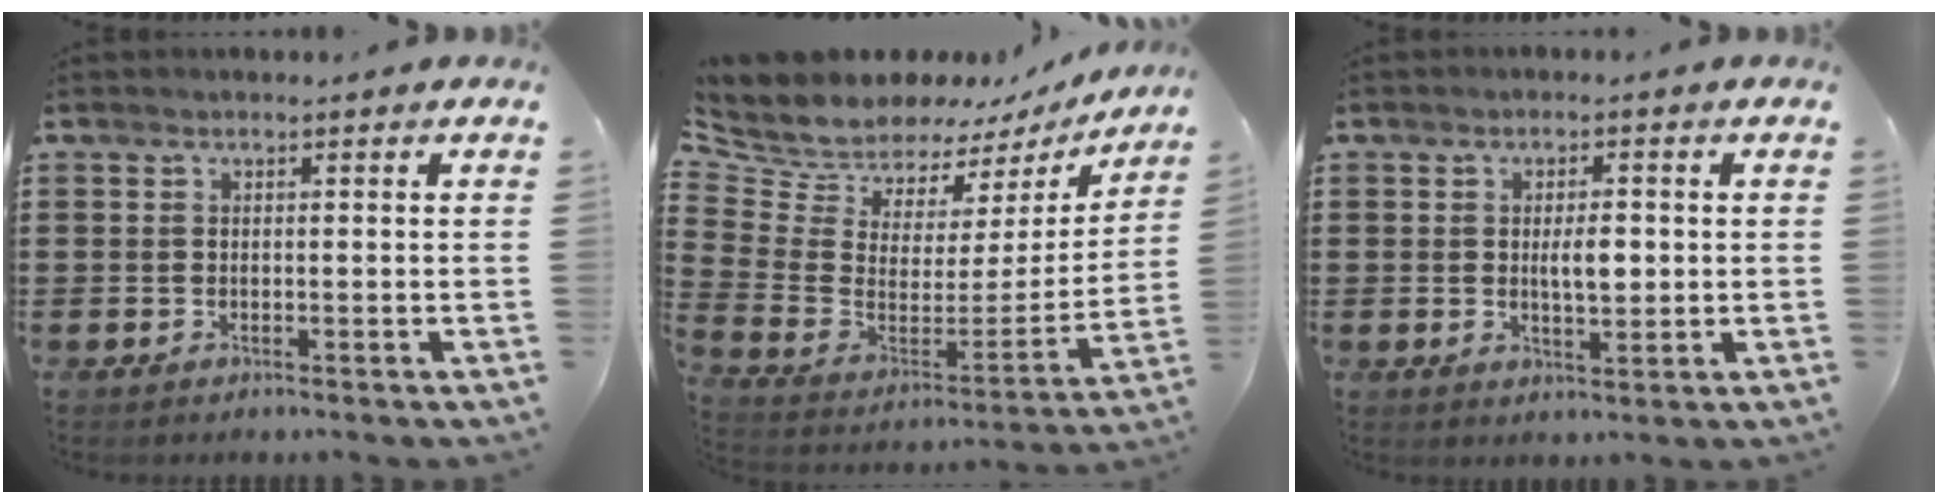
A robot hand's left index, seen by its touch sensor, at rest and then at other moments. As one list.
[{"total": 8.9, "force": [8.3, 2.9, 0.8], "torque": [-0.076, -0.070, 0.149]}, {"total": 3.7, "force": [0.2, 1.5, 3.4], "torque": [-0.050, -0.001, -0.003]}]